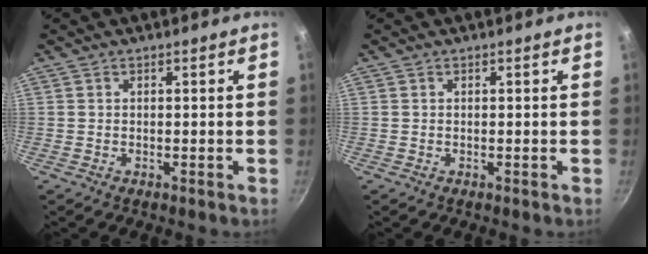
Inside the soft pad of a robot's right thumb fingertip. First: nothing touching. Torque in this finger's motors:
{"motor_torque": [0.00, 0.00, 0.00, 0.00, 0.00]}